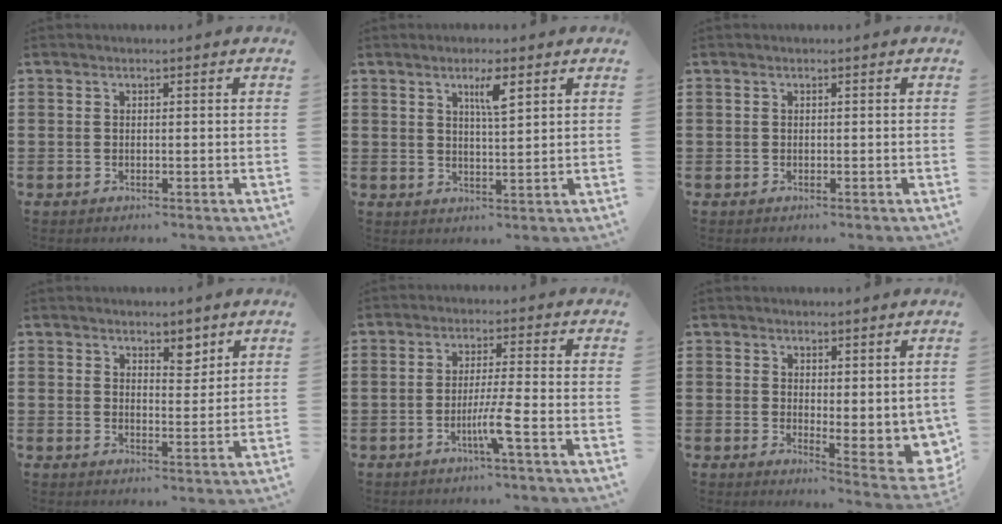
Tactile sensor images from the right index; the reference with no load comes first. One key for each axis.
{"total": 4.0, "fx": 2.2, "fy": 0.6, "fz": 3.3, "tx": -0.063, "ty": 0.002, "tz": 0.034}
{"total": 0.0}
{"total": 3.9, "fx": 3.1, "fy": 1.8, "fz": 1.5, "tx": -0.021, "ty": -0.001, "tz": 0.053}
{"total": 4.9, "fx": -2.0, "fy": -0.7, "fz": 4.4, "tx": -0.081, "ty": -0.016, "tz": -0.039}
{"total": 2.6, "fx": 2.4, "fy": 0.9, "fz": 0.7, "tx": -0.021, "ty": -0.024, "tz": 0.042}